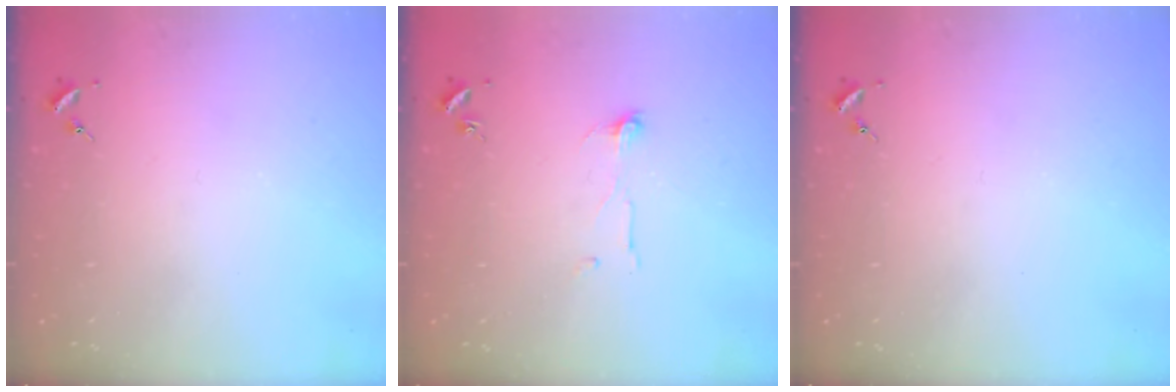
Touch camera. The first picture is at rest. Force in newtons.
{"total": 4.0, "press": 4.0, "slide": 0.3}
{"total": 0.0}